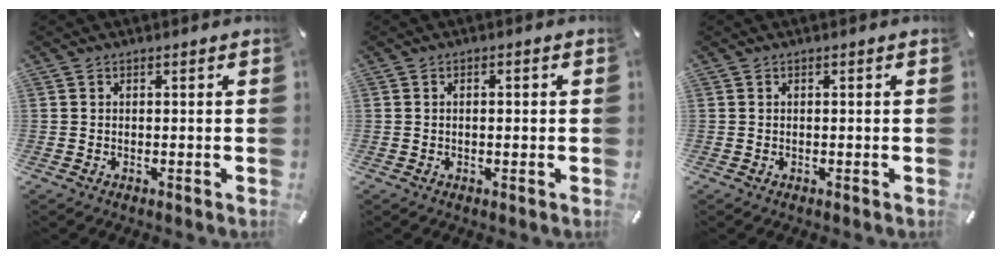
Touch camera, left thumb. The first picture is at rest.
{"total": 1.4, "force": [-0.1, 0.7, 1.2], "torque": [-0.022, 0.003, -0.004]}
{"total": 0.0}